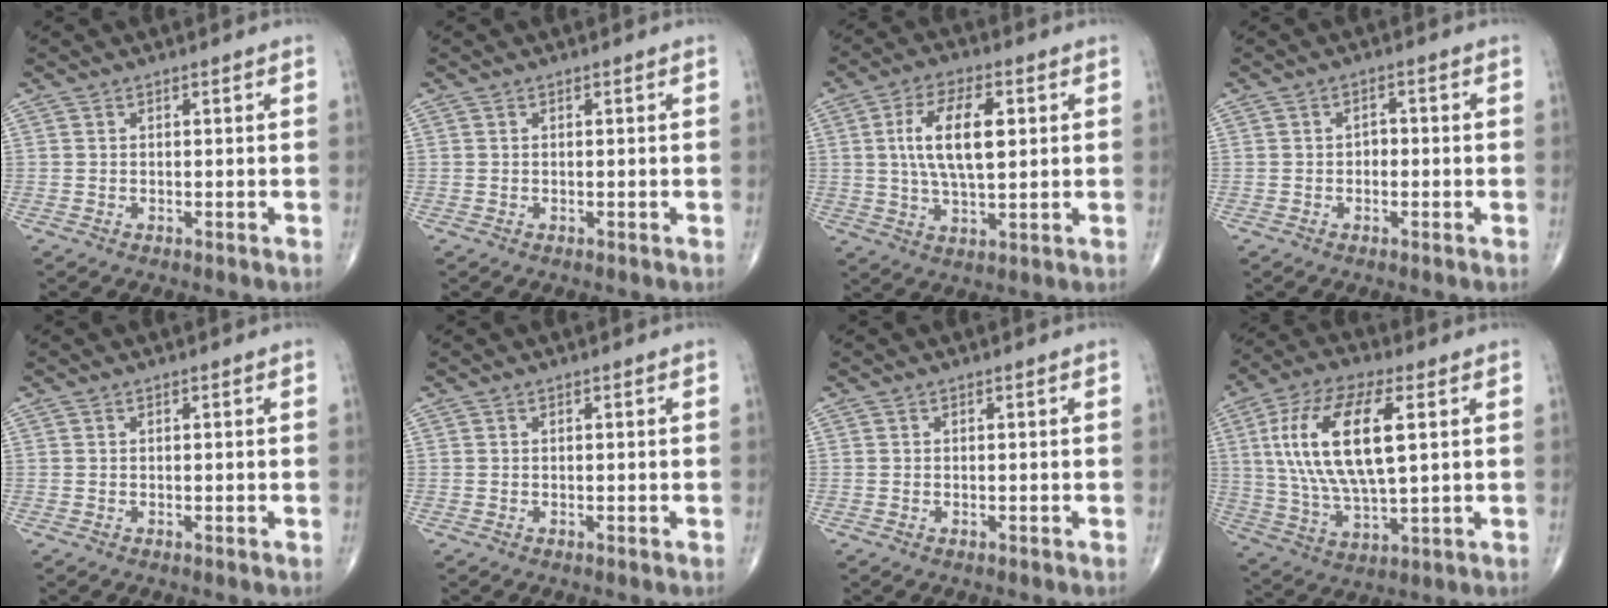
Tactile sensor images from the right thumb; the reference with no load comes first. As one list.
[{"total": 0.0}, {"total": 11.7, "force": [2.2, 5.1, 10.2], "torque": [-0.183, 0.000, 0.040]}, {"total": 1.9, "force": [-0.4, 1.4, 1.3], "torque": [-0.008, 0.008, -0.011]}, {"total": 0.0}, {"total": 0.0}, {"total": 0.0}, {"total": 18.7, "force": [4.2, 7.3, 16.7], "torque": [-0.332, -0.002, 0.077]}]